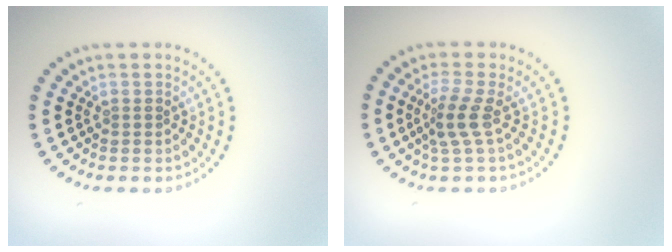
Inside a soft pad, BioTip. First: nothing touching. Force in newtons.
{"total": 2.4, "press": 1.8, "slide": 1.7}